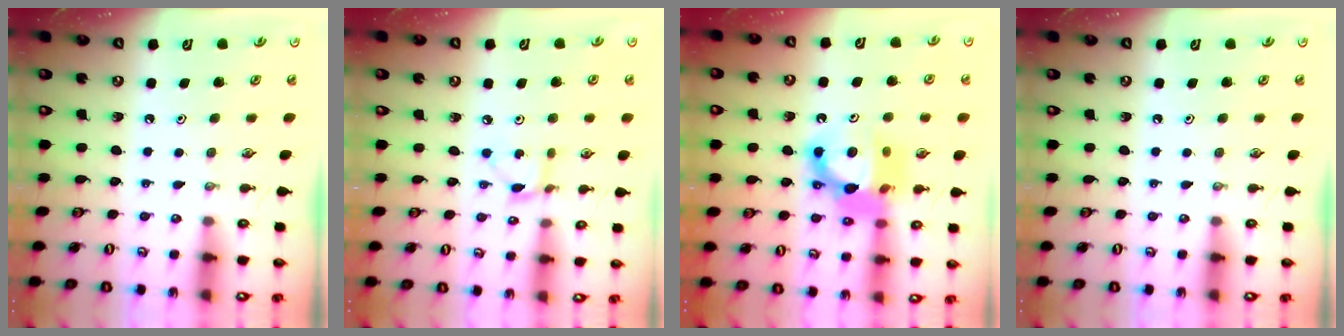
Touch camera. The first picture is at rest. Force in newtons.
{"total": 2.7, "press": 2.7, "slide": 0.2}
{"total": 12.8, "press": 12.8, "slide": 1.3}
{"total": 0.0}